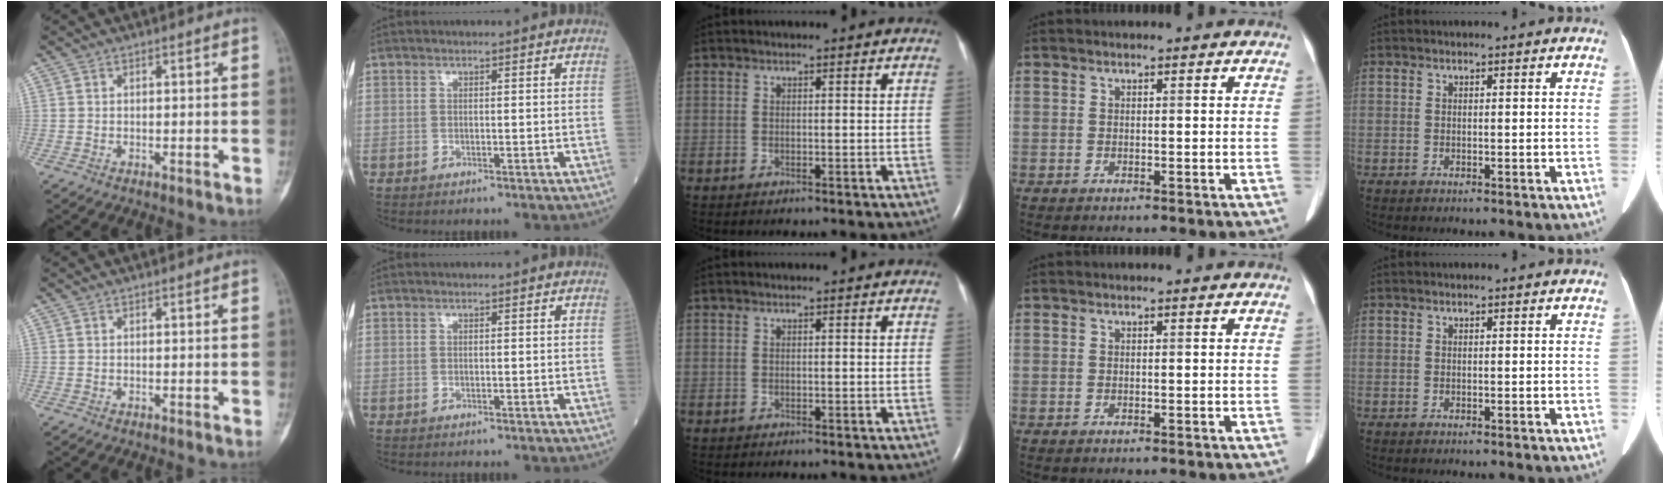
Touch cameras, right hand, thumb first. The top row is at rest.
{}